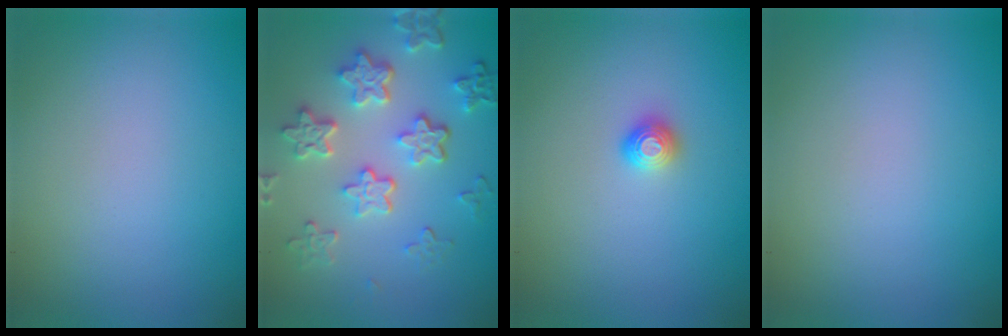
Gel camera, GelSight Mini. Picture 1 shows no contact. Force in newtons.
{"total": 5.7, "press": 4.3, "slide": 3.7}
{"total": 1.1, "press": 1.1, "slide": 0.1}
{"total": 0.0}